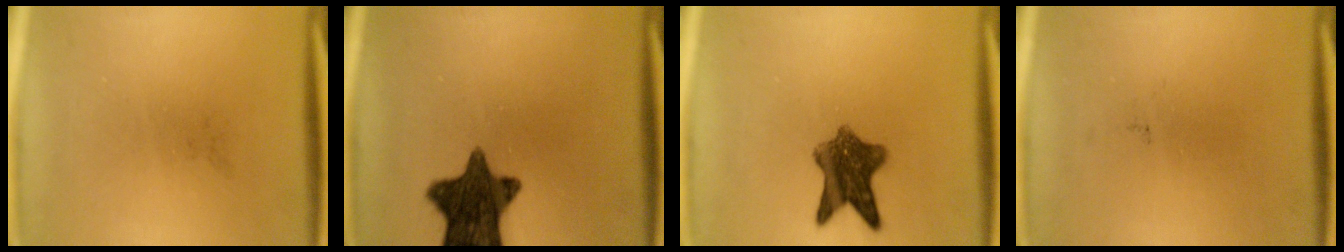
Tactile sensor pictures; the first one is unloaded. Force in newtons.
{"total": 12.6}
{"total": 8.0}
{"total": 0.0}